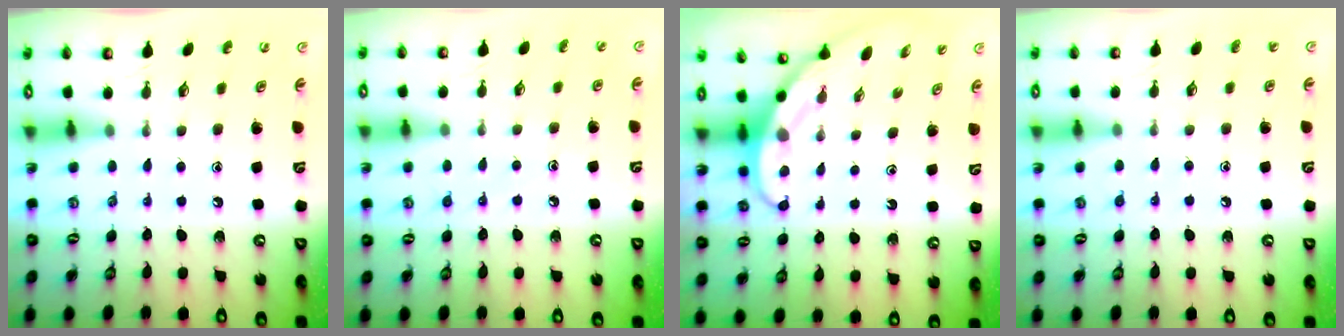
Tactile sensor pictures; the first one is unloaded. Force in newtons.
{"total": 5.3, "press": 5.3, "slide": 0.2}
{"total": 3.7, "press": 3.7, "slide": 0.3}
{"total": 4.3, "press": 4.2, "slide": 0.5}